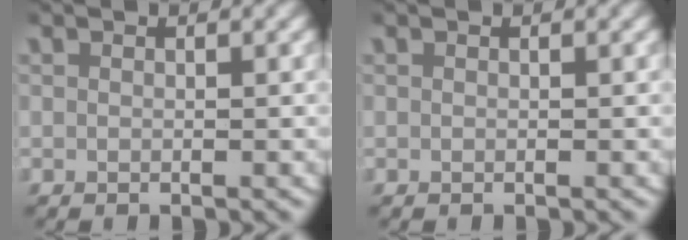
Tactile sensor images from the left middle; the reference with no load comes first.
{"total": 0.0}